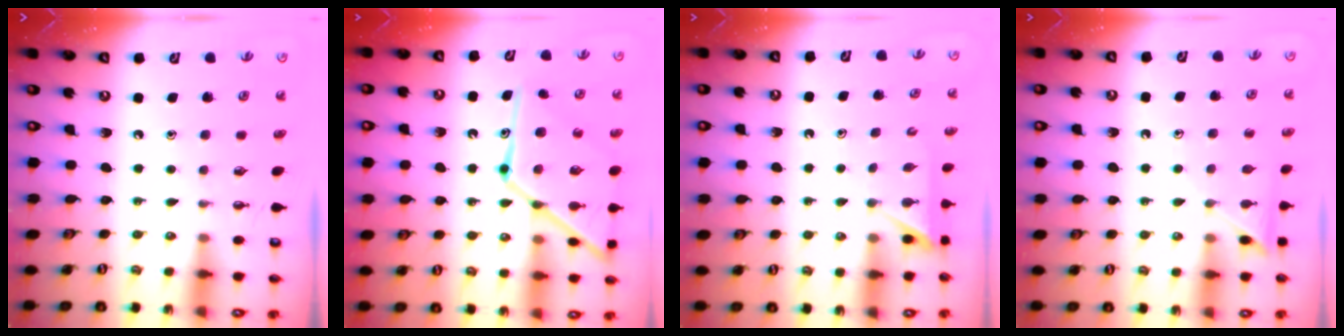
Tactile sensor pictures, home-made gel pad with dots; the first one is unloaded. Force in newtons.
{"total": 18.0, "press": 17.9, "slide": 1.5}
{"total": 2.4, "press": 2.4, "slide": 0.4}
{"total": 5.9, "press": 5.8, "slide": 0.6}